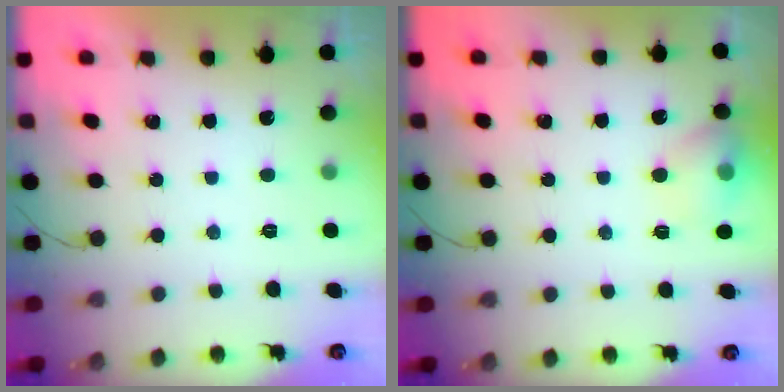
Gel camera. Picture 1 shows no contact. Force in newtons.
{"total": 9.8, "press": 9.7, "slide": 1.5}